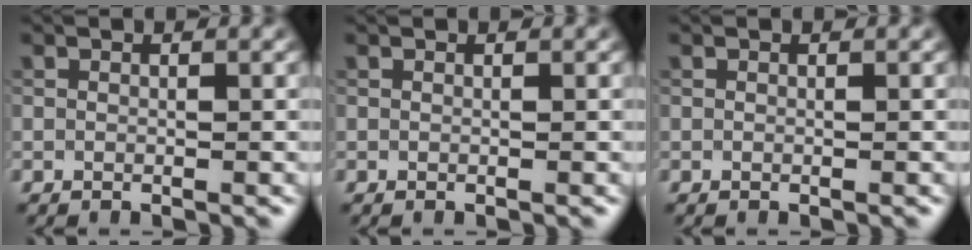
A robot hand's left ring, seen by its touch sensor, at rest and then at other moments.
{"total": 0.0}
{"total": 0.0}